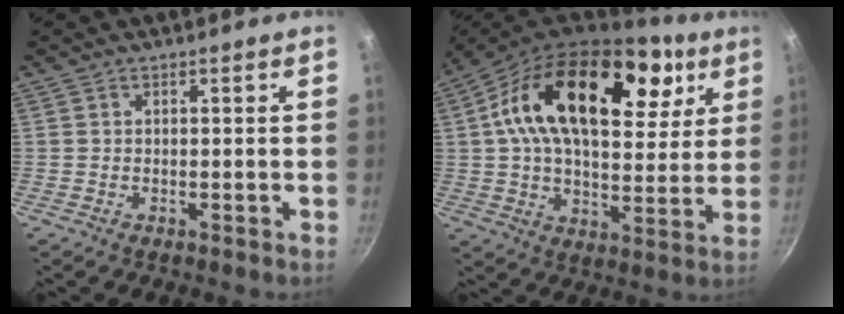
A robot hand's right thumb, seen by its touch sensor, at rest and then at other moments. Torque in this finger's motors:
{"motor_torque": [0.15, 4.86, 1.31, -0.63, 0.42]}